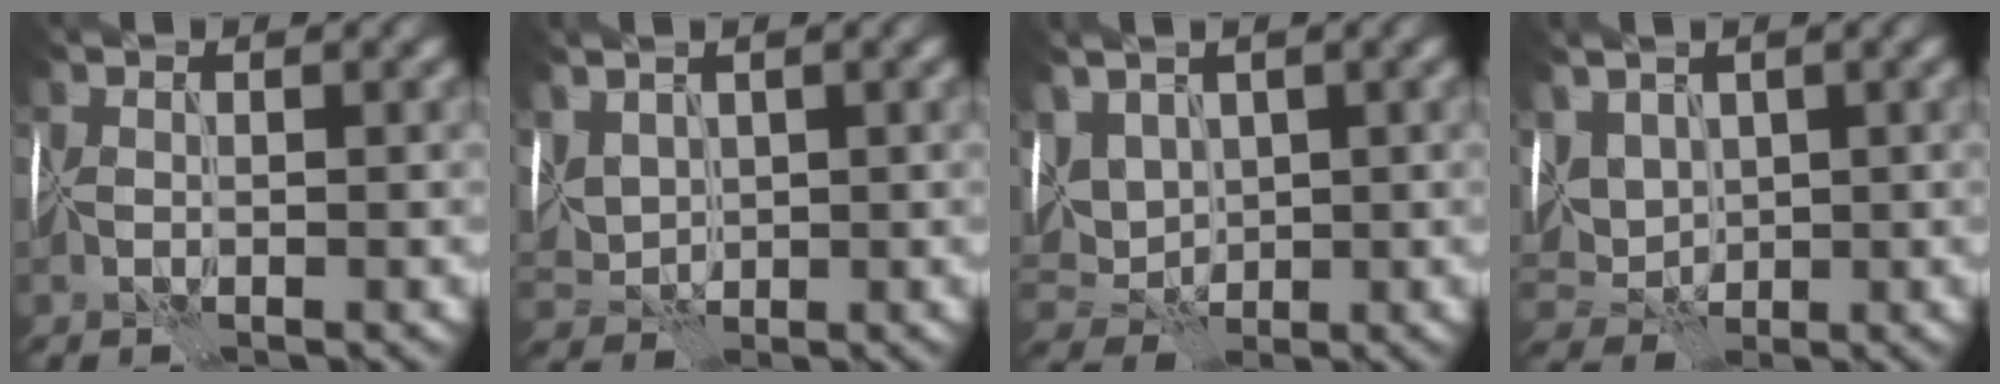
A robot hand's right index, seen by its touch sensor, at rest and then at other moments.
{"total": 3.1, "force": [1.5, 2.4, 1.5], "torque": [-0.051, 0.002, 0.038]}
{"total": 4.4, "force": [1.6, 3.4, 2.3], "torque": [-0.063, 0.007, 0.040]}
{"total": 3.9, "force": [1.6, 3.0, 1.9], "torque": [-0.055, 0.006, 0.041]}